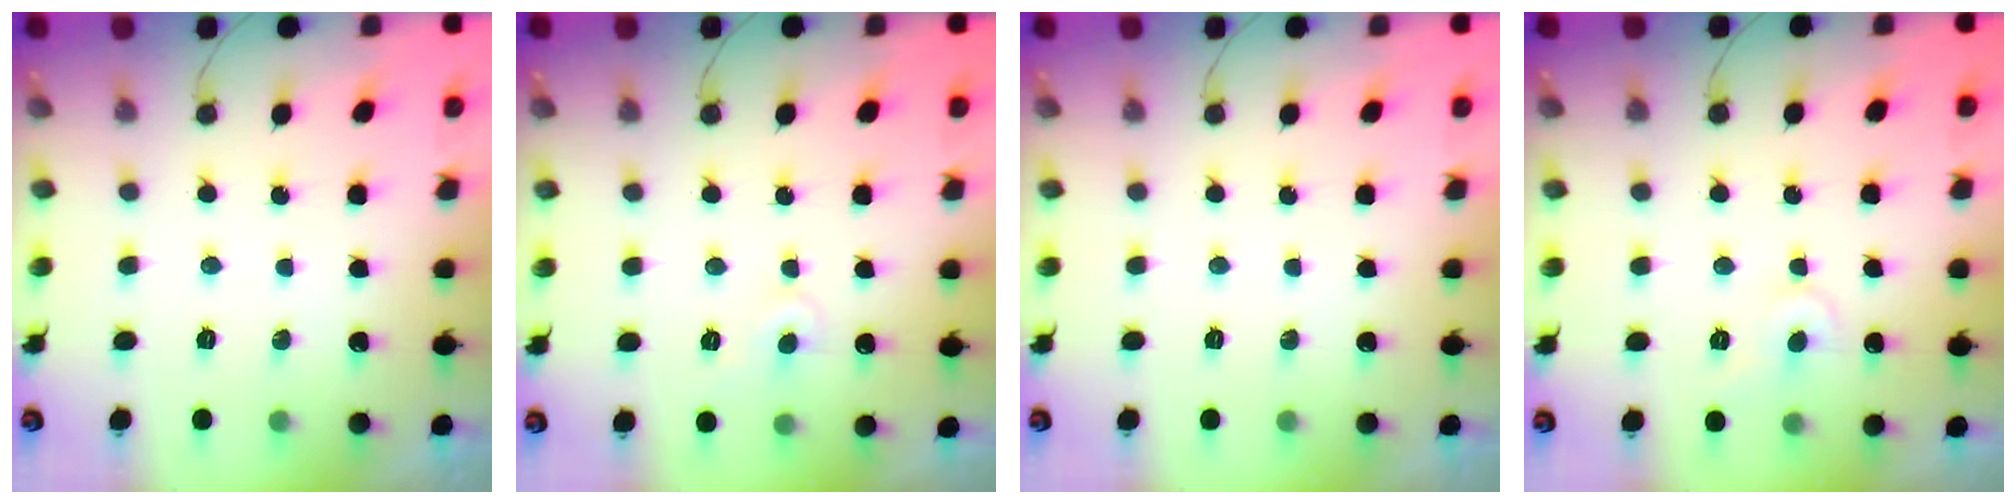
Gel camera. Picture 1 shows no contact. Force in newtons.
{"total": 4.3, "press": 4.3, "slide": 0.5}
{"total": 0.0}
{"total": 4.0, "press": 4.0, "slide": 0.5}